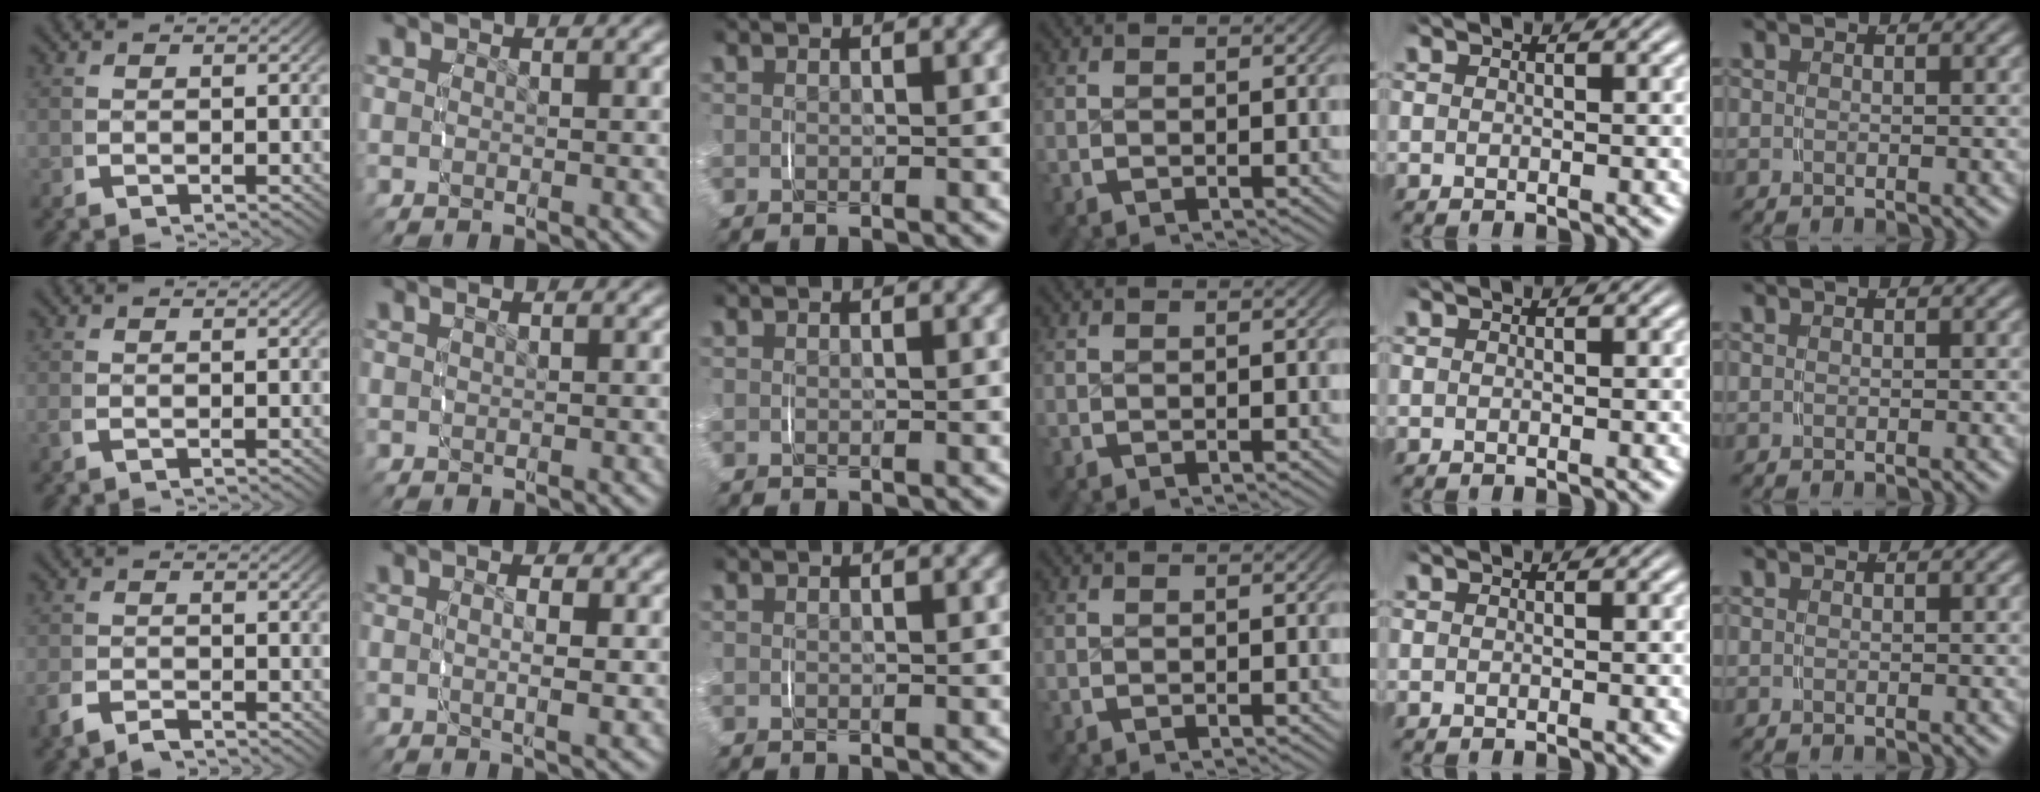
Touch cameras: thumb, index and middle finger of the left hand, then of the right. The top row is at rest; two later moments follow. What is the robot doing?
{"motion": "lift_and_place", "object": "pen bag"}